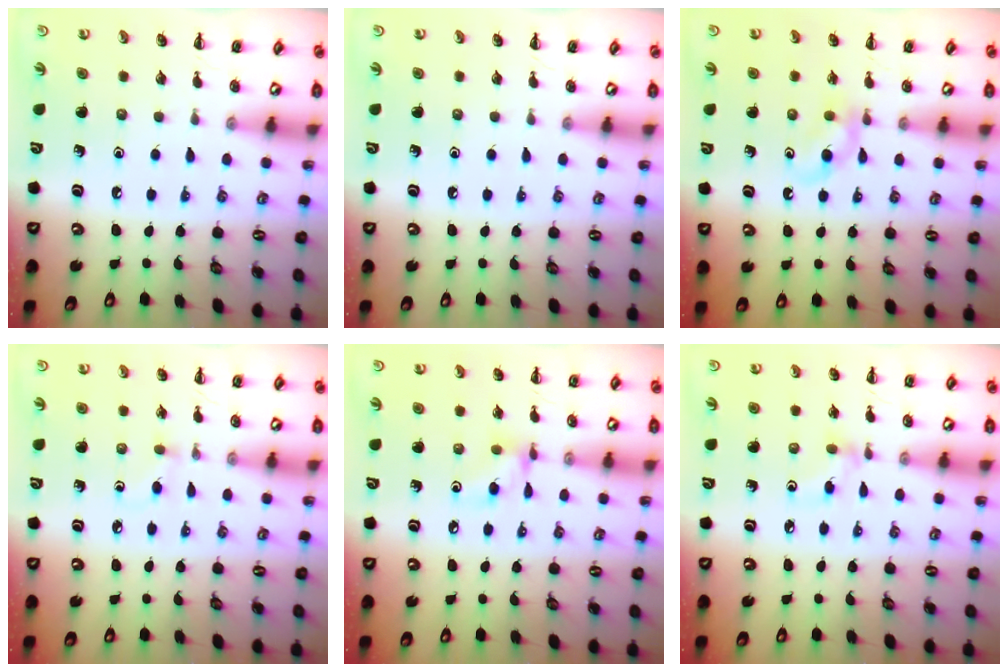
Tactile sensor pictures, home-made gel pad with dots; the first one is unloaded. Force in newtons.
{"total": 0.7, "press": 0.6, "slide": 0.4}
{"total": 3.7, "press": 3.4, "slide": 1.5}
{"total": 3.9, "press": 3.7, "slide": 1.4}
{"total": 6.1, "press": 6.0, "slide": 0.6}
{"total": 2.8, "press": 2.6, "slide": 1.0}